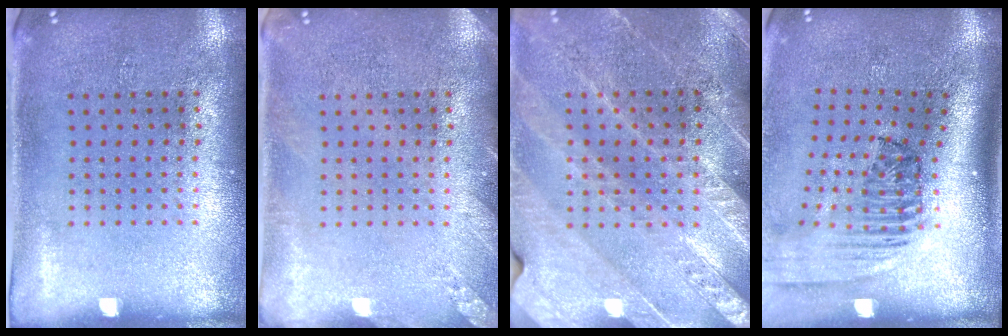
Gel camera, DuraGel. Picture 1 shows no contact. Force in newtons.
{"total": 1.4, "press": 1.4, "slide": 0.2}
{"total": 3.1, "press": 2.8, "slide": 1.2}
{"total": 2.4, "press": 1.5, "slide": 1.8}